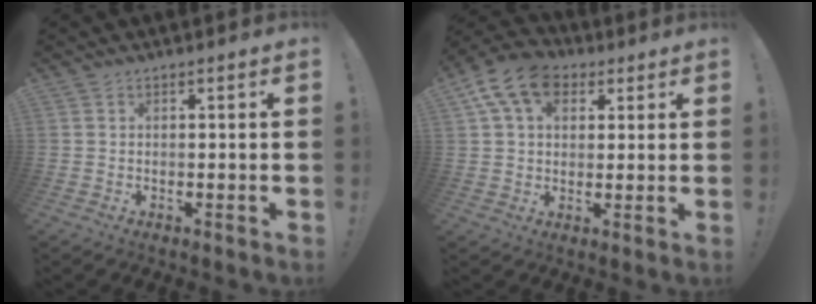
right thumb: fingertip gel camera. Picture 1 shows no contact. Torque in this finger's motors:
{"motor_torque": [-0.35, 1.23, 0.35, -0.11, 0.04]}